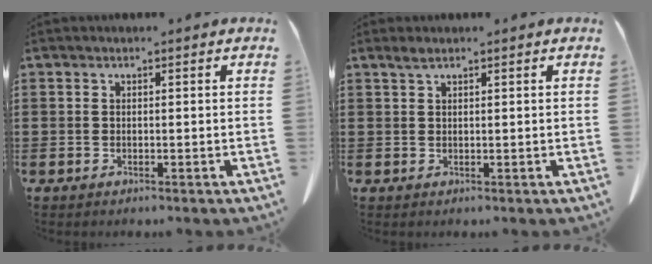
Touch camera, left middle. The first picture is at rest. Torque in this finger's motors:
{"motor_torque": [0.05, 0.11, 0.00, 0.00]}